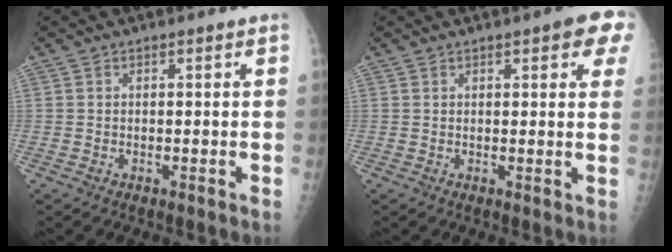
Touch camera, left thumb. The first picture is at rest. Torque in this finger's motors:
{"motor_torque": [2.45, 2.56, 0.67, -0.30, 0.07]}